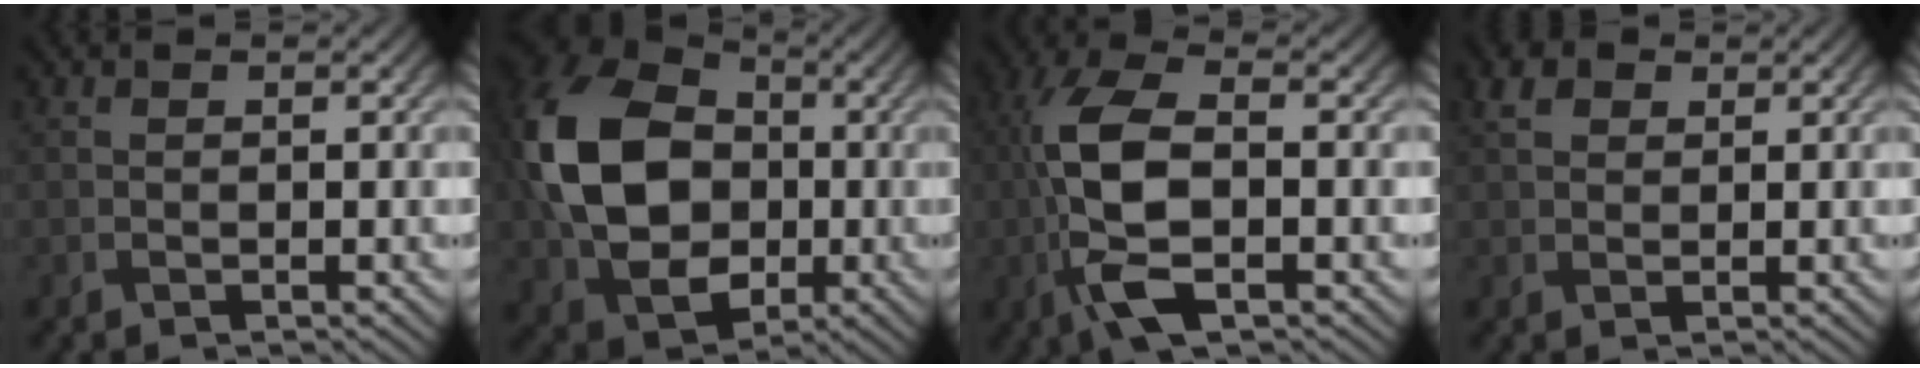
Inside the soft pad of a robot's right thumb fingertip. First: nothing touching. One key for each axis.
{"total": 16.5, "fx": -0.5, "fy": 12.5, "fz": 10.7, "tx": -0.253, "ty": 0.003, "tz": -0.017}
{"total": 10.8, "fx": -2.0, "fy": 4.6, "fz": 9.5, "tx": -0.212, "ty": 0.008, "tz": -0.045}
{"total": 2.6, "fx": 1.3, "fy": 1.8, "fz": 1.4, "tx": -0.032, "ty": 0.006, "tz": 0.020}